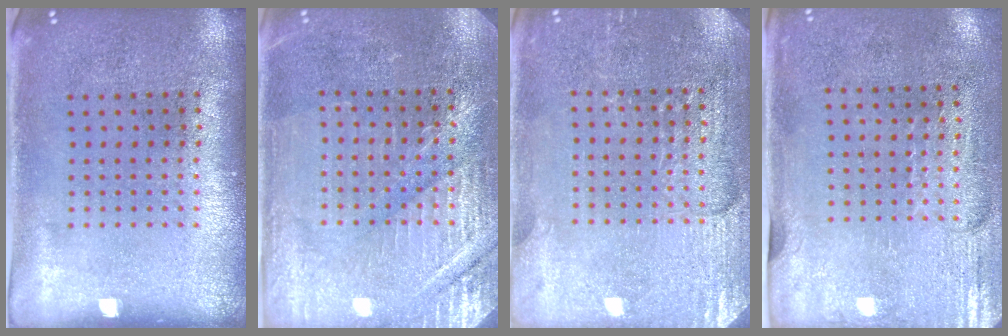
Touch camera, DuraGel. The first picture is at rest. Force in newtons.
{"total": 3.2, "press": 3.2, "slide": 0.4}
{"total": 2.9, "press": 2.9, "slide": 0.3}
{"total": 2.9, "press": 2.5, "slide": 1.5}